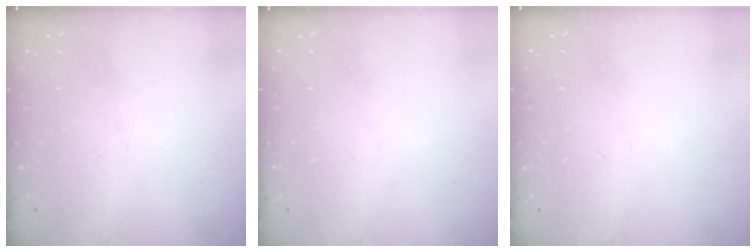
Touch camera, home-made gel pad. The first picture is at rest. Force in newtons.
{"total": 0.0}
{"total": 1.6, "press": 1.6, "slide": 0.1}